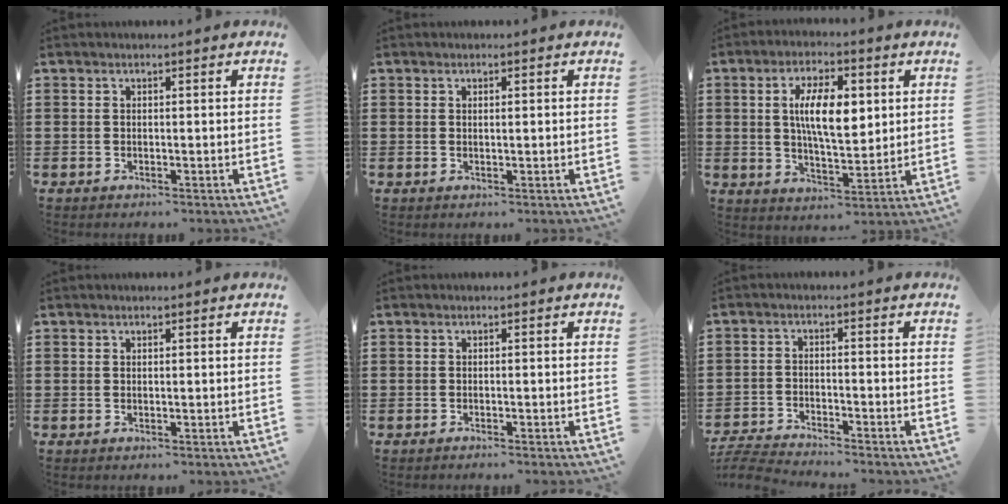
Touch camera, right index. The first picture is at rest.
{"total": 0.6, "force": [0.2, 0.0, 0.6], "torque": [-0.012, -0.003, 0.004]}
{"total": 9.0, "force": [2.1, 3.5, 8.1], "torque": [-0.154, 0.006, 0.034]}
{"total": 0.0}
{"total": 0.6, "force": [-0.6, -0.2, 0.1], "torque": [-0.004, -0.004, -0.010]}
{"total": 4.2, "force": [-4.2, -0.1, 0.4], "torque": [-0.022, -0.009, -0.091]}